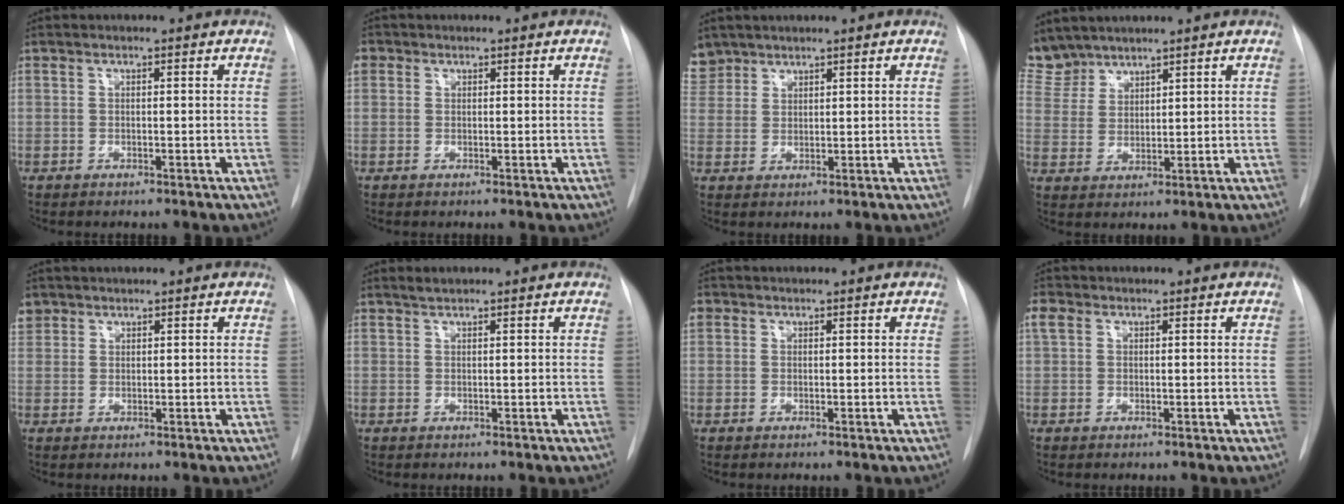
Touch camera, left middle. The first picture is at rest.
{"total": 2.6, "force": [1.0, 2.4, 0.7], "torque": [-0.016, 0.018, 0.020]}
{"total": 4.7, "force": [3.9, 2.6, 0.0], "torque": [0.006, 0.012, 0.082]}
{"total": 6.3, "force": [5.9, 2.1, -0.1], "torque": [0.001, 0.007, 0.129]}
{"total": 3.5, "force": [2.2, 2.7, 0.4], "torque": [-0.007, 0.015, 0.043]}
{"total": 0.8, "force": [0.8, 0.1, 0.3], "torque": [-0.009, 0.004, 0.018]}
{"total": 2.2, "force": [0.8, 1.9, 0.6], "torque": [-0.012, 0.018, 0.016]}
{"total": 2.0, "force": [0.9, 1.5, 1.0], "torque": [-0.027, 0.018, 0.017]}